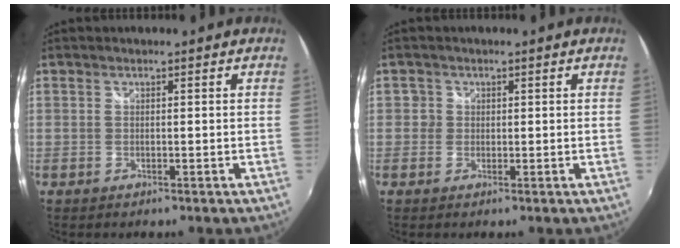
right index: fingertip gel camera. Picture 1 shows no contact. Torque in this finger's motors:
{"motor_torque": [-0.01, 0.00, 0.00, 0.00]}